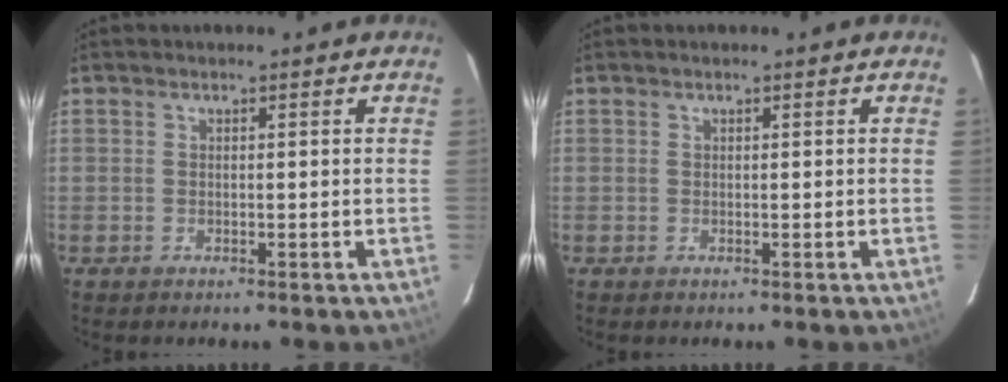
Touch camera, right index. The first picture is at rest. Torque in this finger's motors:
{"motor_torque": [0.49, 0.26, 0.14, 0.03]}